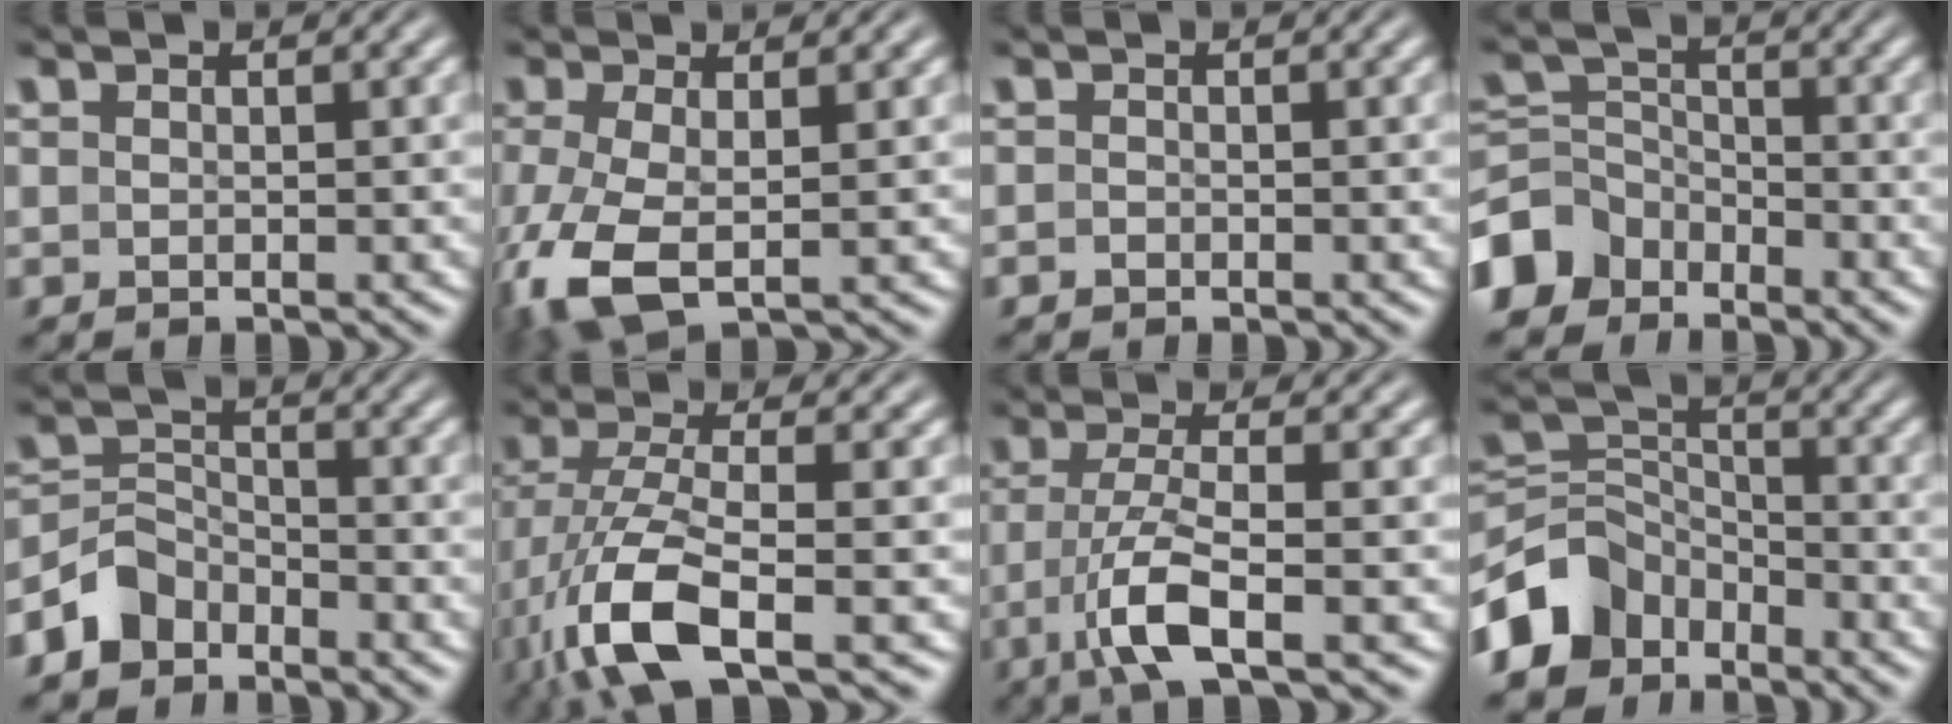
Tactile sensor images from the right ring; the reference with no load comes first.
{"total": 6.7, "force": [-2.4, 4.1, 4.8], "torque": [-0.141, -0.045, -0.014]}
{"total": 0.6, "force": [-0.6, 0.1, 0.0], "torque": [-0.002, -0.008, -0.007]}
{"total": 6.8, "force": [-3.3, 5.4, 2.6], "torque": [-0.065, -0.039, -0.048]}
{"total": 5.6, "force": [-3.7, 3.8, 1.8], "torque": [-0.031, -0.015, -0.063]}
{"total": 7.4, "force": [-2.6, 2.6, 6.4], "torque": [-0.147, -0.037, -0.015]}
{"total": 5.2, "force": [-2.1, 1.0, 4.7], "torque": [-0.096, -0.021, -0.022]}
{"total": 7.9, "force": [-3.7, 6.0, 3.4], "torque": [-0.069, -0.031, -0.061]}